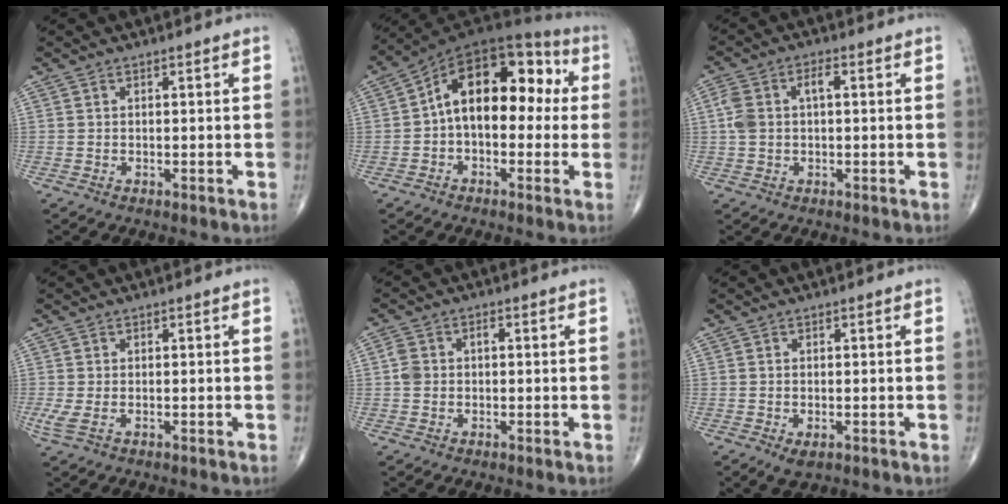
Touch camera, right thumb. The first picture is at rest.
{"total": 16.9, "force": [1.1, 10.1, 13.5], "torque": [-0.168, 0.054, 0.003]}
{"total": 6.9, "force": [0.9, 3.8, 5.6], "torque": [-0.131, 0.026, 0.017]}
{"total": 2.2, "force": [-0.5, 1.0, 1.8], "torque": [-0.055, -0.001, -0.006]}
{"total": 4.0, "force": [0.1, 2.8, 2.9], "torque": [-0.062, 0.018, -0.001]}
{"total": 2.3, "force": [-0.8, 1.1, 1.8], "torque": [-0.029, -0.003, -0.009]}